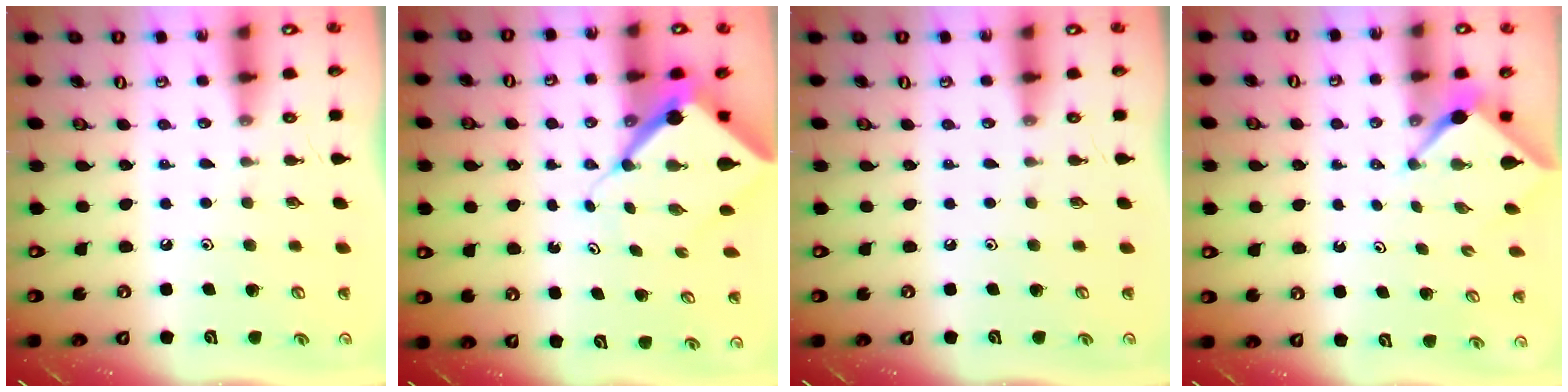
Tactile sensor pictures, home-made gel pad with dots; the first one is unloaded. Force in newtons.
{"total": 7.9, "press": 7.9, "slide": 0.7}
{"total": 0.0}
{"total": 2.4, "press": 2.4, "slide": 0.3}